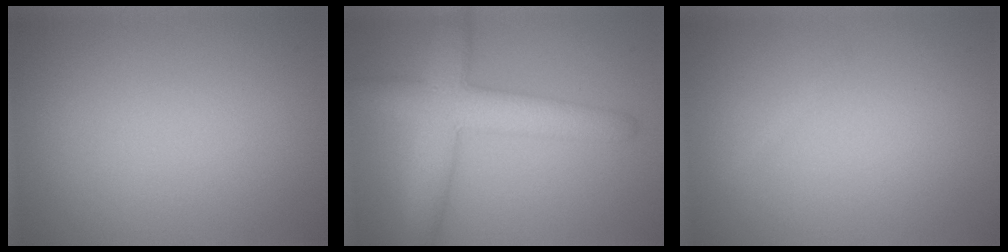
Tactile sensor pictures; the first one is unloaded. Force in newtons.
{"total": 6.3, "press": 6.3, "slide": 0.3}
{"total": 0.5, "press": 0.5, "slide": 0.0}